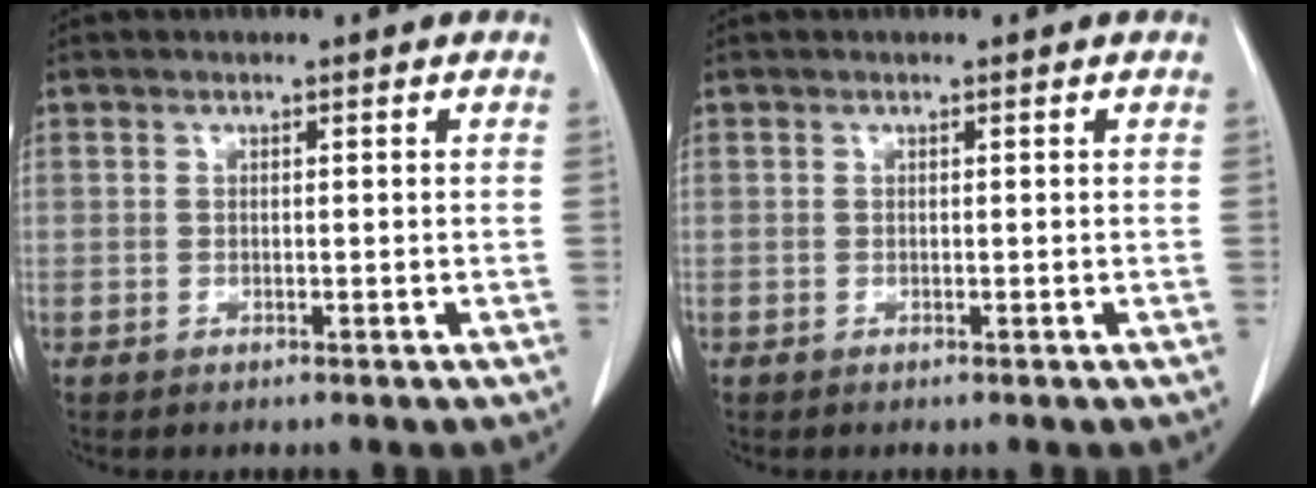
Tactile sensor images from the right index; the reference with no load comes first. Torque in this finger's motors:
{"motor_torque": [0.03, -0.01, 0.05, 0.01]}